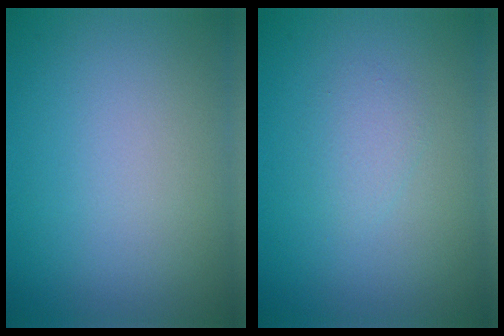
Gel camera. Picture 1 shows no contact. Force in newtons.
{"total": 1.3, "press": 1.3, "slide": 0.0}